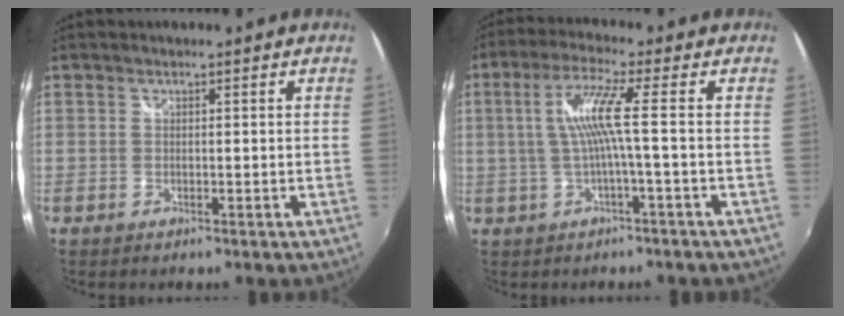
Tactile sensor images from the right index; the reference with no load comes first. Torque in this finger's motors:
{"motor_torque": [0.89, -0.14, 0.53, 0.17]}